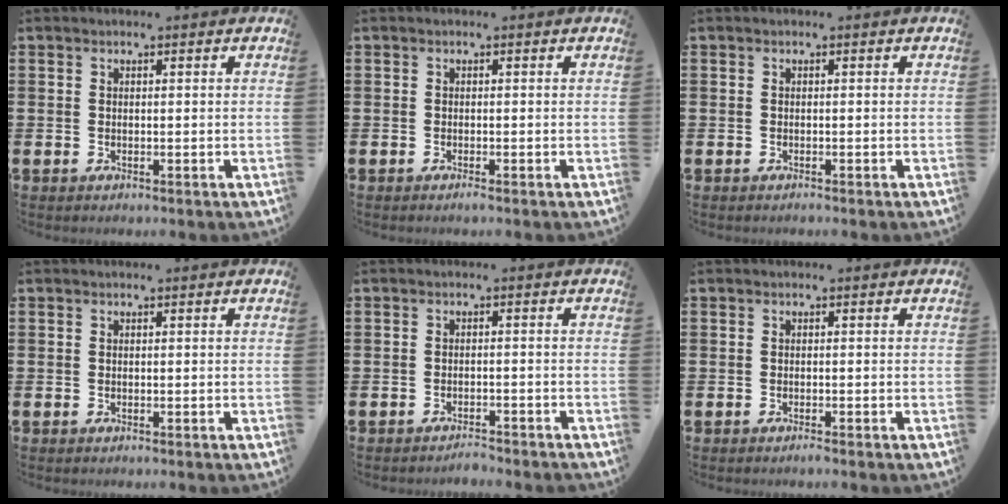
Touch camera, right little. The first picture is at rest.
{"total": 0.7, "force": [-0.5, 0.0, 0.5], "torque": [-0.009, -0.003, -0.009]}
{"total": 0.0}
{"total": 0.0}
{"total": 1.4, "force": [-1.4, 0.0, 0.1], "torque": [-0.006, 0.004, -0.030]}
{"total": 0.5, "force": [-0.4, 0.0, 0.3], "torque": [-0.006, -0.004, -0.008]}